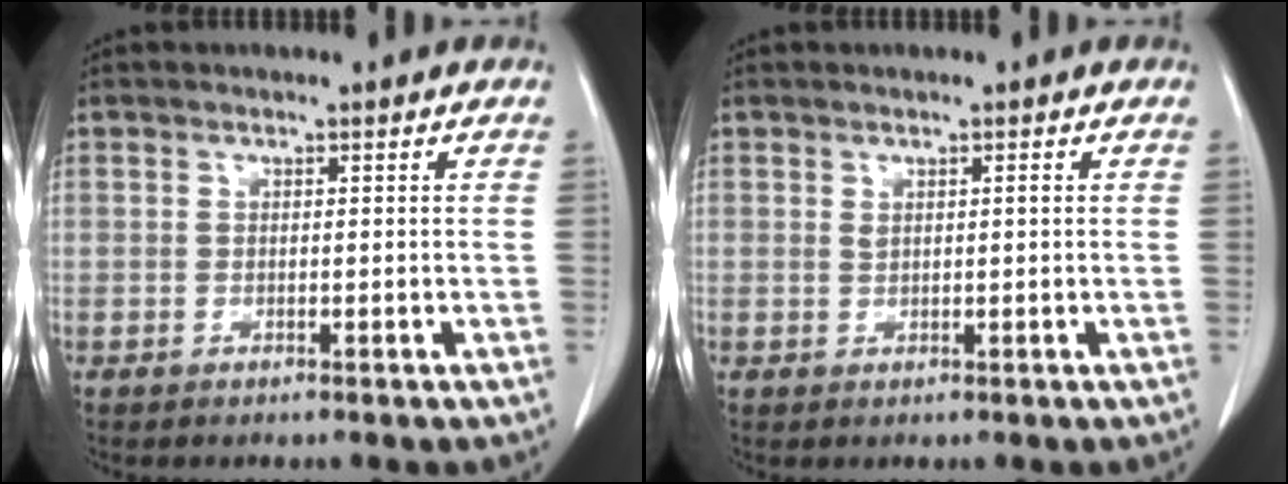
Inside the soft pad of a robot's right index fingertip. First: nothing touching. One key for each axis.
{"total": 1.0, "fx": 0.4, "fy": 0.2, "fz": 0.9, "tx": -0.019, "ty": 0.003, "tz": 0.009}